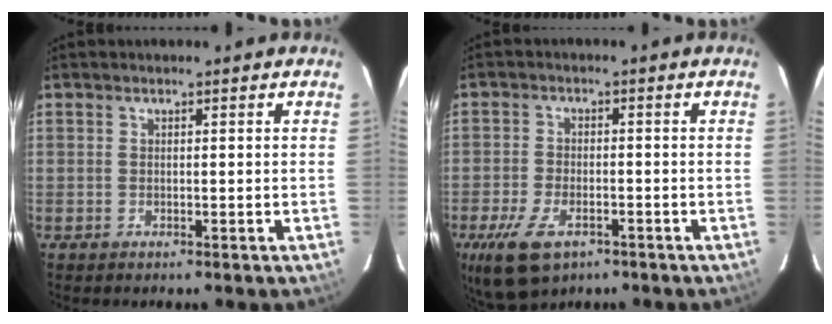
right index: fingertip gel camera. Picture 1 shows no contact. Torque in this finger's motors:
{"motor_torque": [0.90, -0.58, 0.50, 0.10]}